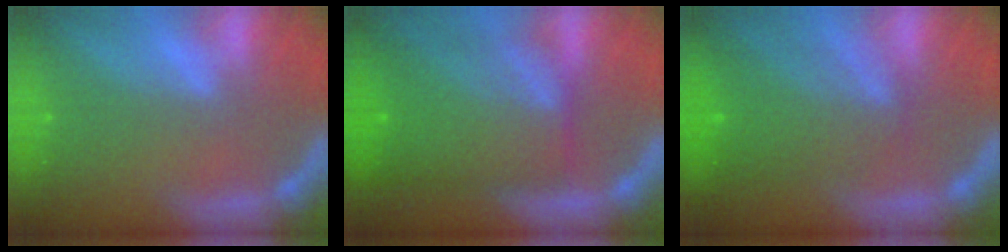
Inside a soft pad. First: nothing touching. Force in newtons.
{"total": 10.1}
{"total": 6.1}